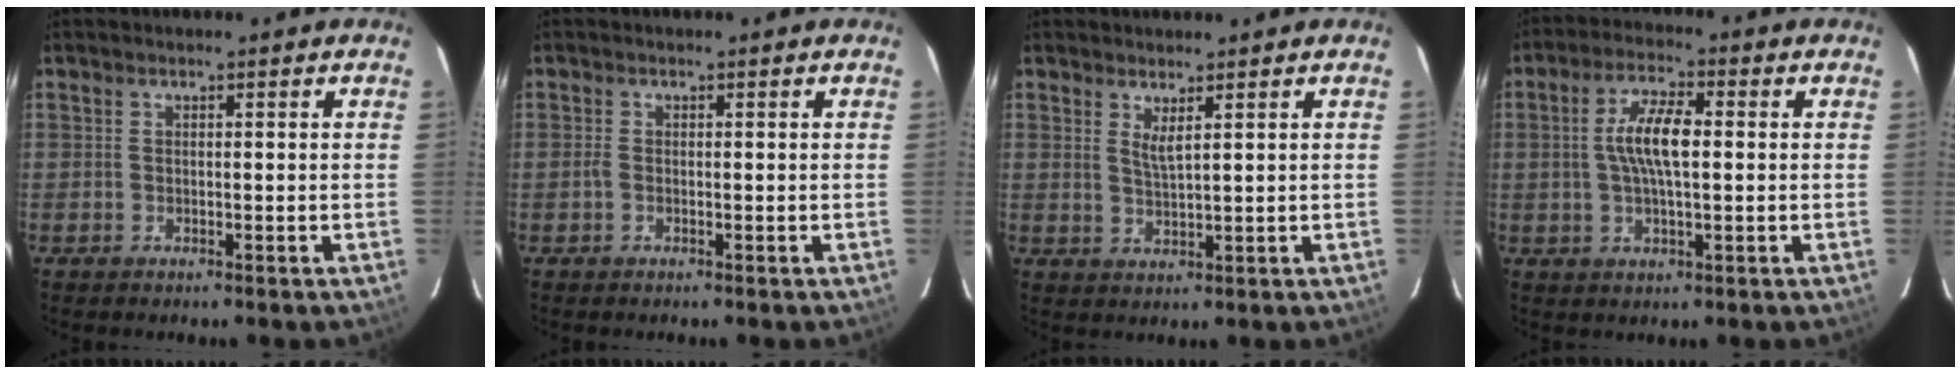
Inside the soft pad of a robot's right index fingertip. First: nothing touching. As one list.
[{"total": 0.8, "force": [-0.3, 0.4, 0.6], "torque": [-0.014, 0.001, -0.008]}, {"total": 2.5, "force": [1.5, 0.2, 2.0], "torque": [-0.038, -0.006, 0.024]}, {"total": 7.7, "force": [0.5, 2.4, 7.3], "torque": [-0.141, 0.009, 0.010]}]